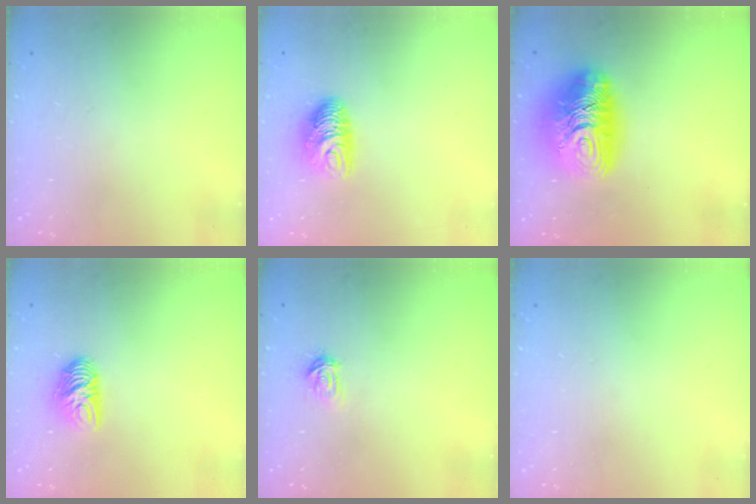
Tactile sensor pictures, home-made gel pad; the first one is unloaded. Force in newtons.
{"total": 9.0, "press": 9.0, "slide": 0.3}
{"total": 18.0, "press": 17.9, "slide": 1.4}
{"total": 7.5, "press": 7.5, "slide": 0.5}
{"total": 2.8, "press": 2.7, "slide": 0.3}
{"total": 0.0}